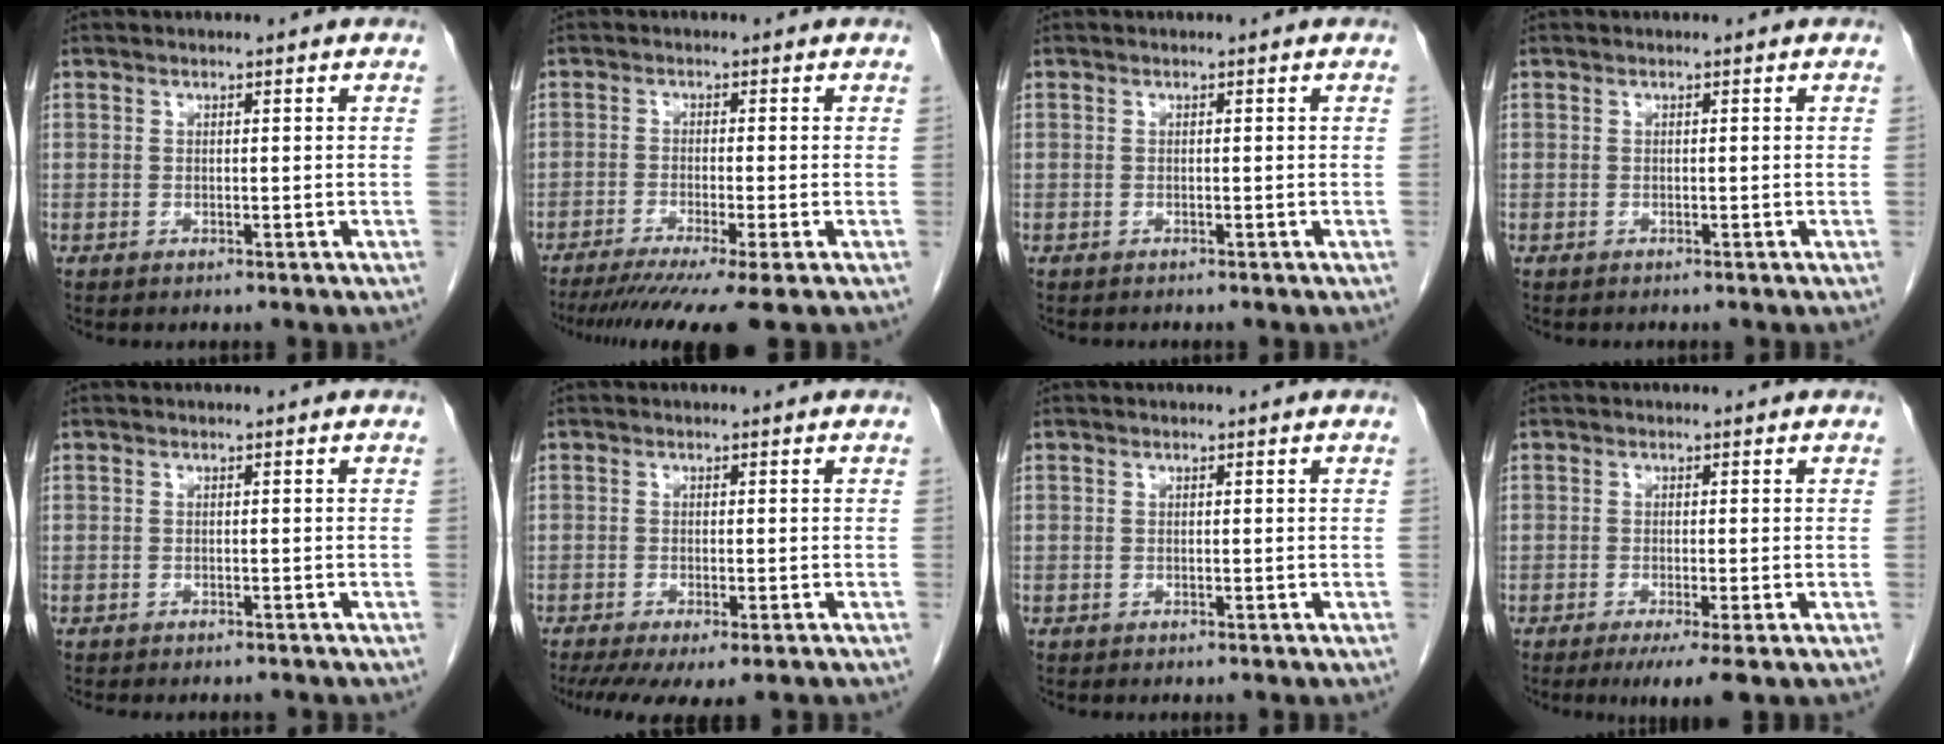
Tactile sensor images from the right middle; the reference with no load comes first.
{"total": 10.4, "force": [-8.1, -0.8, 6.5], "torque": [-0.085, -0.027, -0.124]}
{"total": 2.2, "force": [-2.0, 0.3, -0.7], "torque": [0.013, -0.009, -0.031]}
{"total": 0.0}
{"total": 5.0, "force": [-4.4, 1.4, 1.8], "torque": [-0.019, -0.003, -0.055]}
{"total": 9.8, "force": [-7.5, 2.4, 5.9], "torque": [-0.085, -0.015, -0.110]}
{"total": 0.0}
{"total": 4.2, "force": [-2.5, 0.3, 3.4], "torque": [-0.044, -0.011, -0.037]}